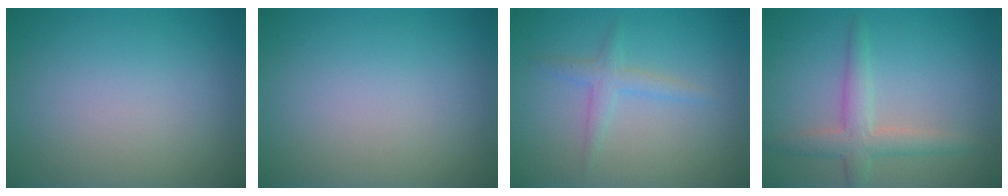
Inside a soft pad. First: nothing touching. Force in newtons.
{"total": 0.0}
{"total": 1.8, "press": 1.8, "slide": 0.1}
{"total": 3.0, "press": 3.0, "slide": 0.1}